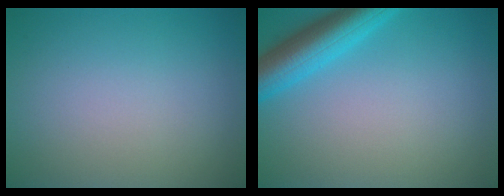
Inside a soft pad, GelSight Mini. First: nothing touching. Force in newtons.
{"total": 5.3, "press": 5.3, "slide": 0.3}